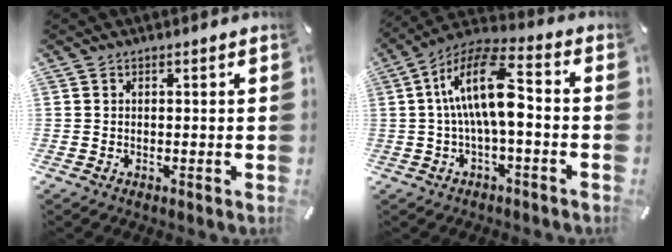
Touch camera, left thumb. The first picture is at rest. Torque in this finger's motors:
{"motor_torque": [-1.27, 2.02, 1.57, -1.14, 0.62]}